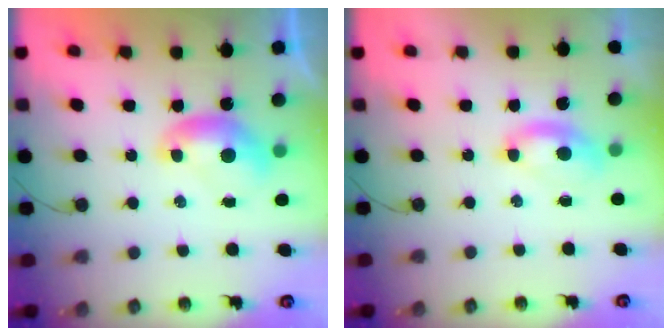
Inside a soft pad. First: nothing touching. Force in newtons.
{"total": 1.5, "press": 1.4, "slide": 0.6}